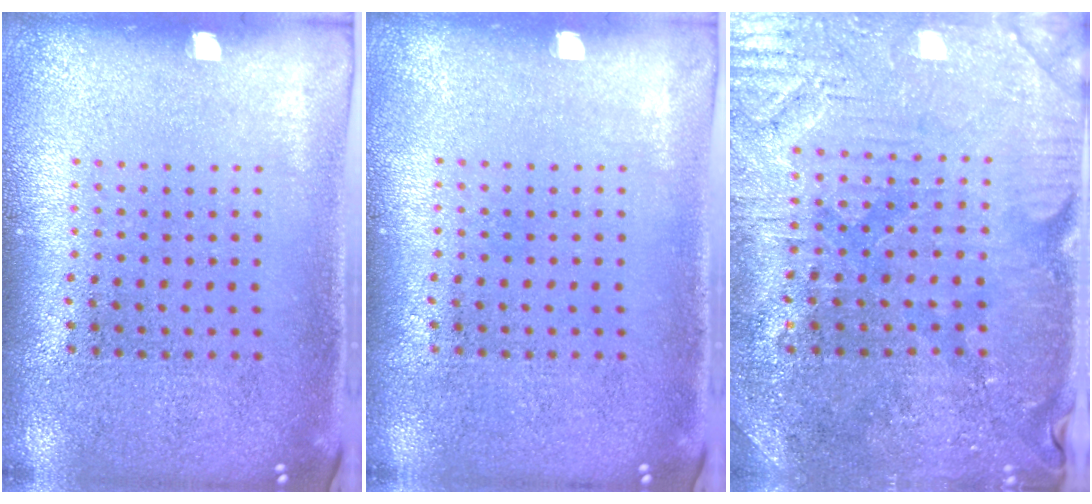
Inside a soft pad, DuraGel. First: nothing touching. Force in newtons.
{"total": 0.0}
{"total": 1.4, "press": 1.4, "slide": 0.4}